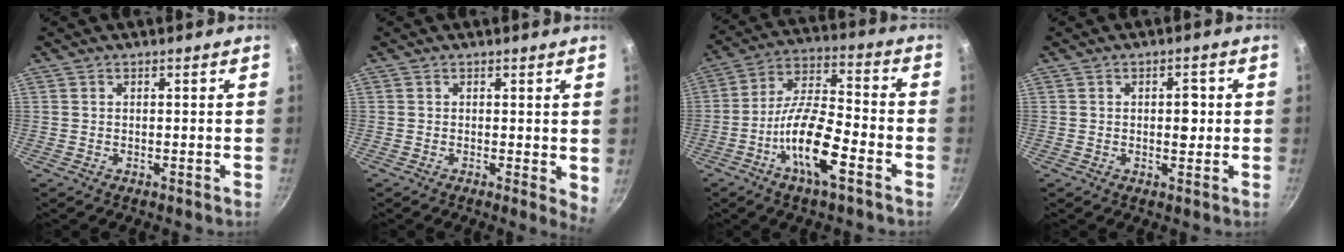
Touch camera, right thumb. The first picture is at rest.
{"total": 2.8, "force": [0.1, 1.0, 2.6], "torque": [-0.029, -0.008, -0.001]}
{"total": 14.0, "force": [-6.2, 4.5, 11.8], "torque": [-0.211, 0.039, -0.123]}
{"total": 3.3, "force": [0.2, 1.9, 2.7], "torque": [-0.024, 0.002, 0.002]}